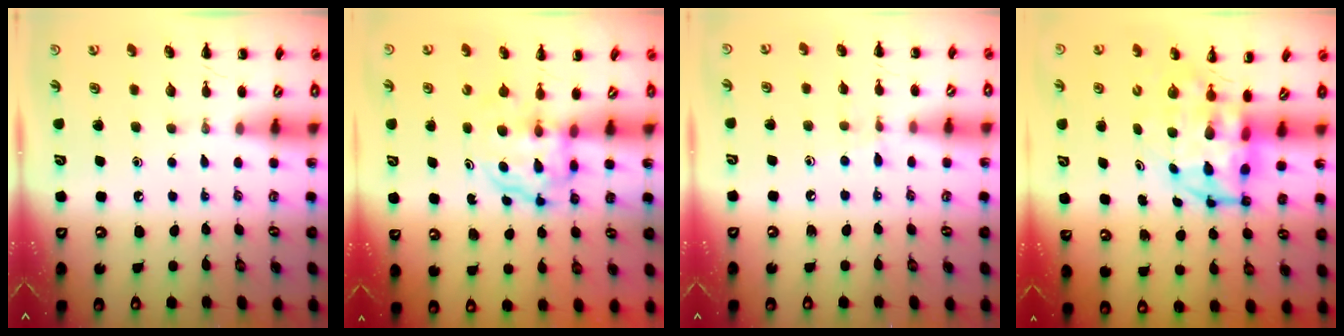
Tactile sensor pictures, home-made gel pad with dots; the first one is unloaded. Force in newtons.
{"total": 3.9, "press": 3.9, "slide": 0.2}
{"total": 5.9, "press": 5.5, "slide": 2.2}
{"total": 5.4, "press": 5.0, "slide": 1.8}